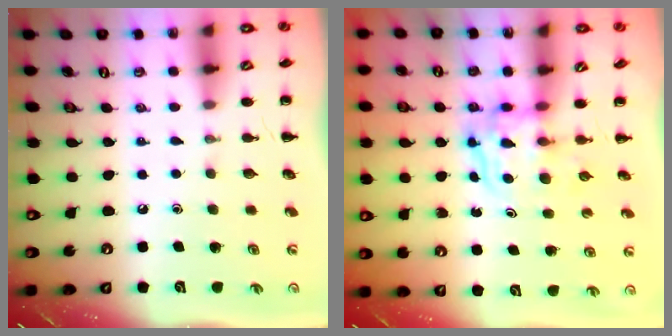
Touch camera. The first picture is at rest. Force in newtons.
{"total": 3.4, "press": 3.4, "slide": 0.2}